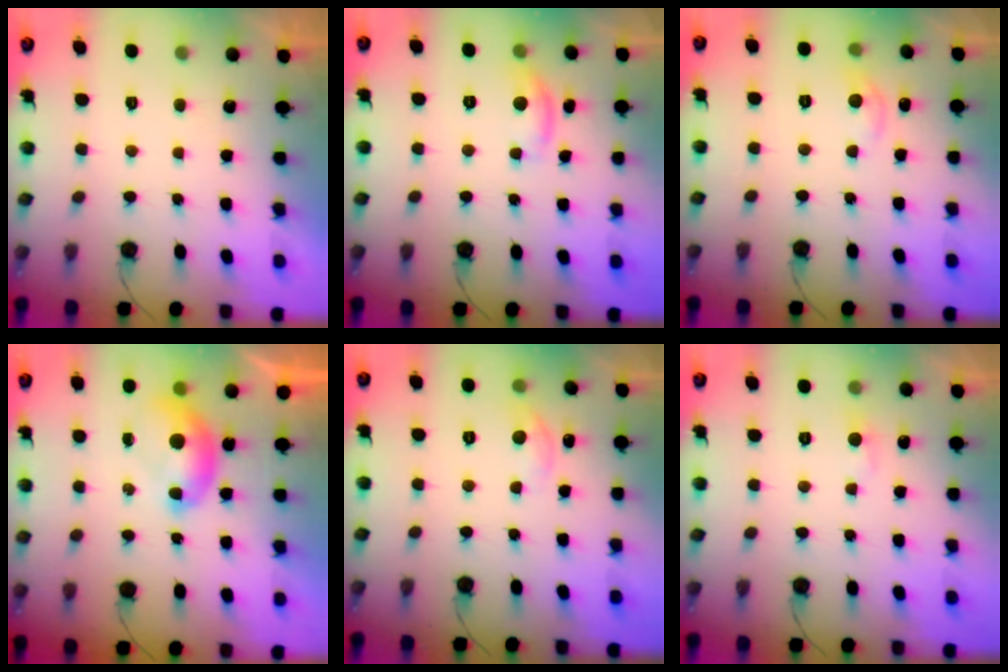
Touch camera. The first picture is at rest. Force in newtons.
{"total": 6.8, "press": 6.8, "slide": 0.2}
{"total": 5.1, "press": 5.1, "slide": 0.7}
{"total": 8.1, "press": 8.0, "slide": 1.3}
{"total": 5.9, "press": 5.9, "slide": 0.7}
{"total": 3.9, "press": 3.9, "slide": 0.5}